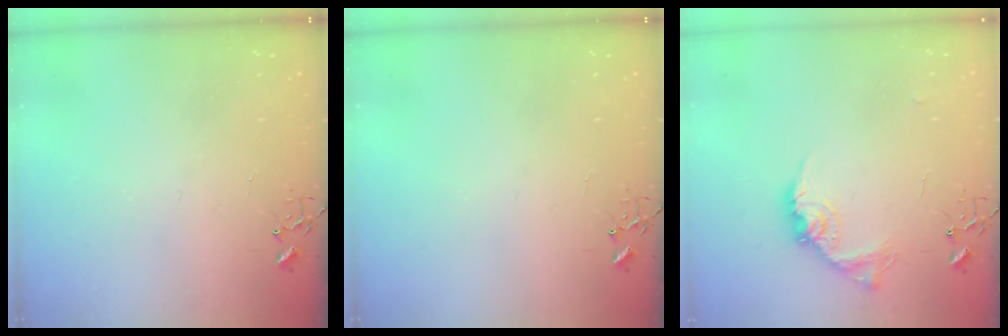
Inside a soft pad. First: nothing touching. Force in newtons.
{"total": 0.0}
{"total": 12.6, "press": 12.6, "slide": 0.5}